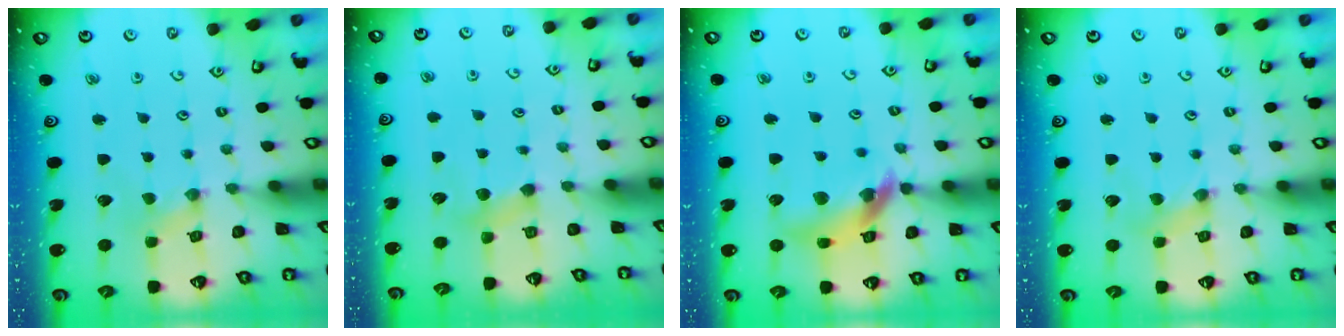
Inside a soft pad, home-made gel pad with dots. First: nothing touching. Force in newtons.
{"total": 3.9, "press": 3.9, "slide": 0.6}
{"total": 13.8, "press": 13.7, "slide": 1.7}
{"total": 2.5, "press": 2.5, "slide": 0.3}